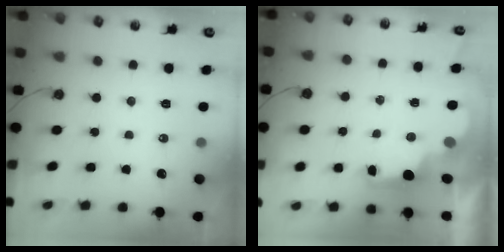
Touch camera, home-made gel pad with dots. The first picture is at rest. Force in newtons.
{"total": 2.9, "press": 2.9, "slide": 0.6}